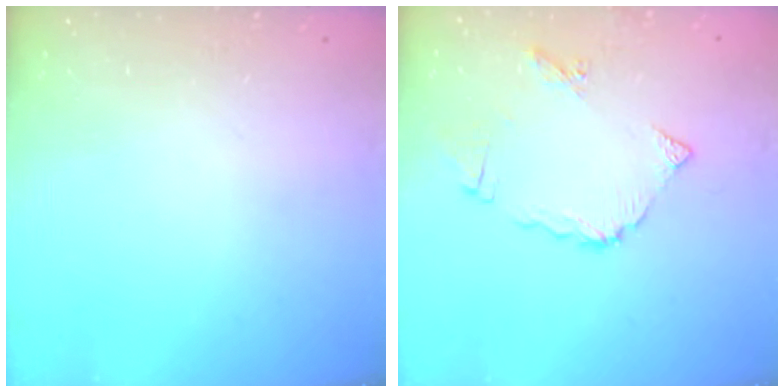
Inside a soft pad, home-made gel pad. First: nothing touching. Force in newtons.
{"total": 9.1, "press": 9.1, "slide": 1.0}